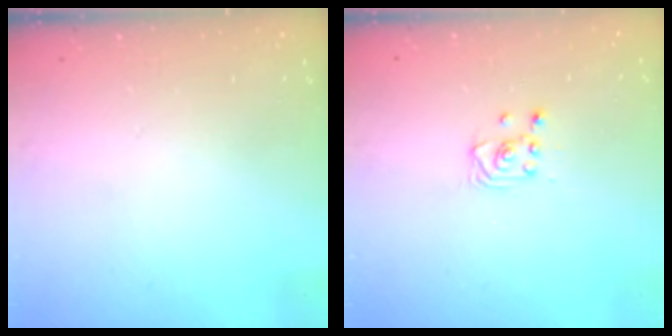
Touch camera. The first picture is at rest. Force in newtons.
{"total": 2.6, "press": 2.6, "slide": 0.2}